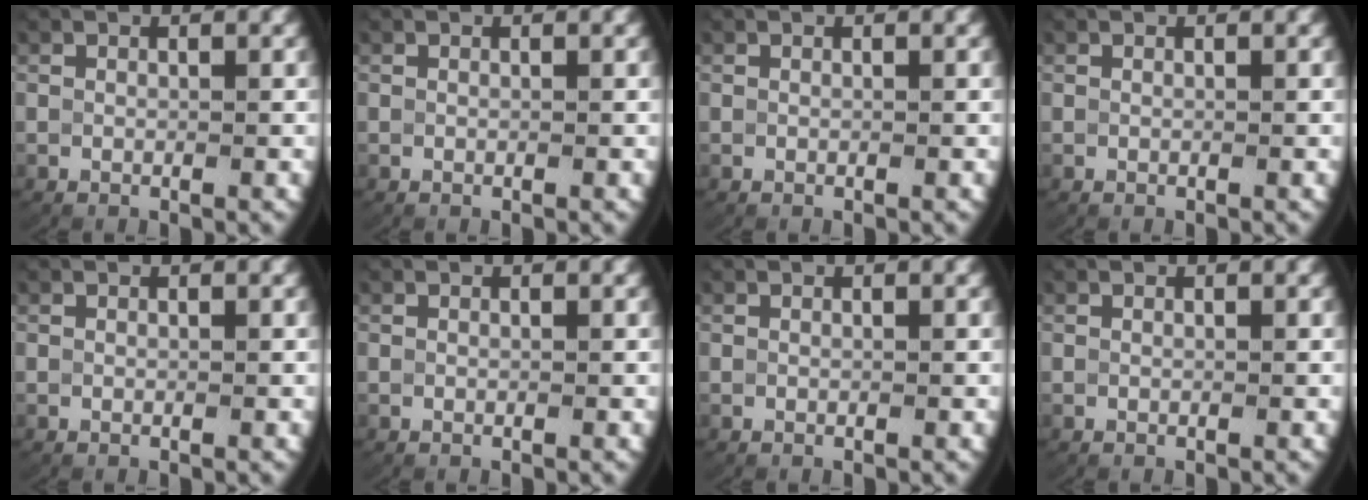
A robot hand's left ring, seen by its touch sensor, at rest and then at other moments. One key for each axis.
{"total": 0.0}
{"total": 0.0}
{"total": 0.0}
{"total": 0.0}
{"total": 0.0}
{"total": 0.0}
{"total": 0.0}